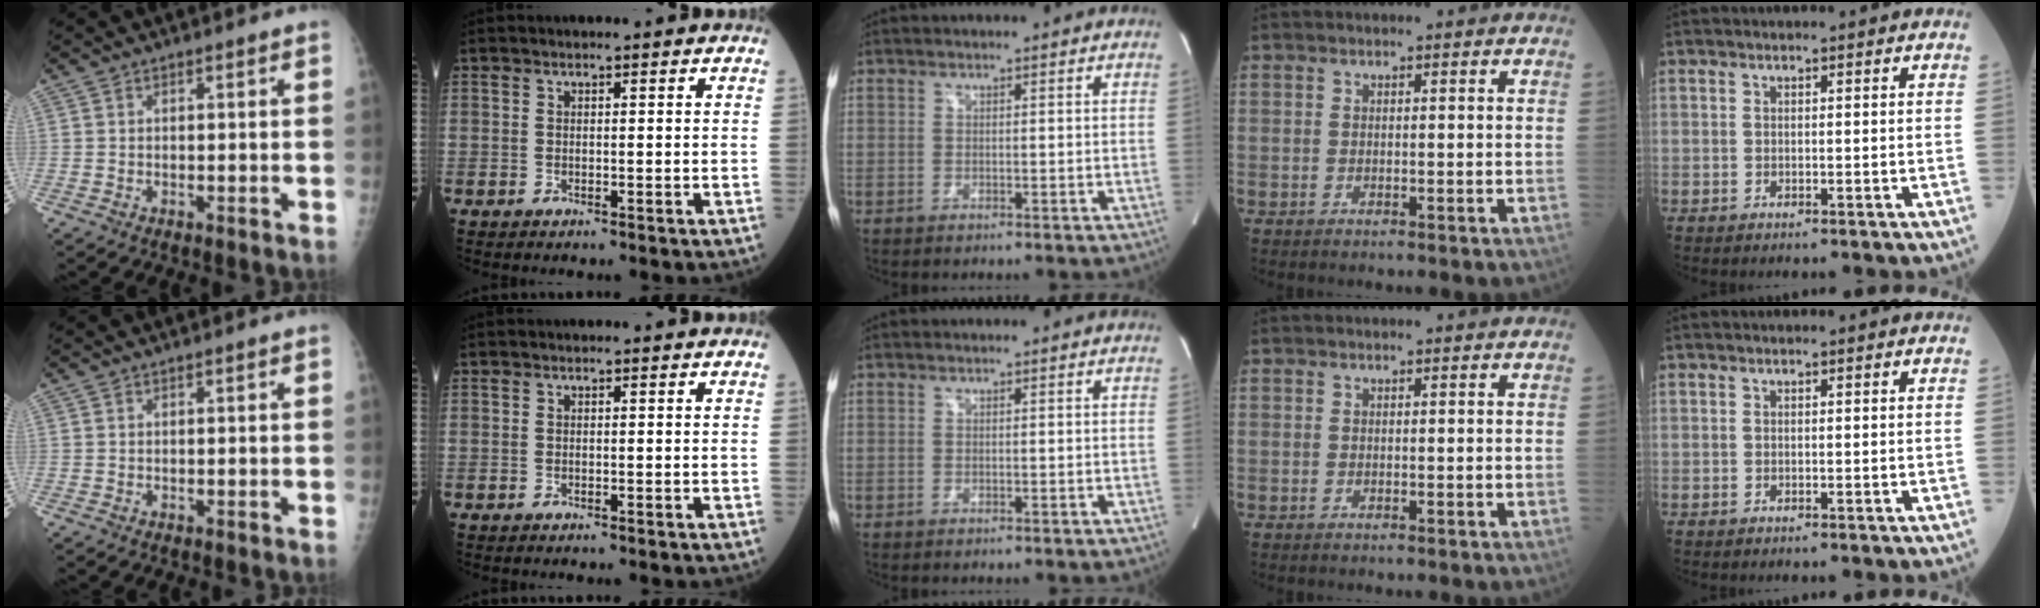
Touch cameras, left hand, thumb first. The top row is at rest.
{}